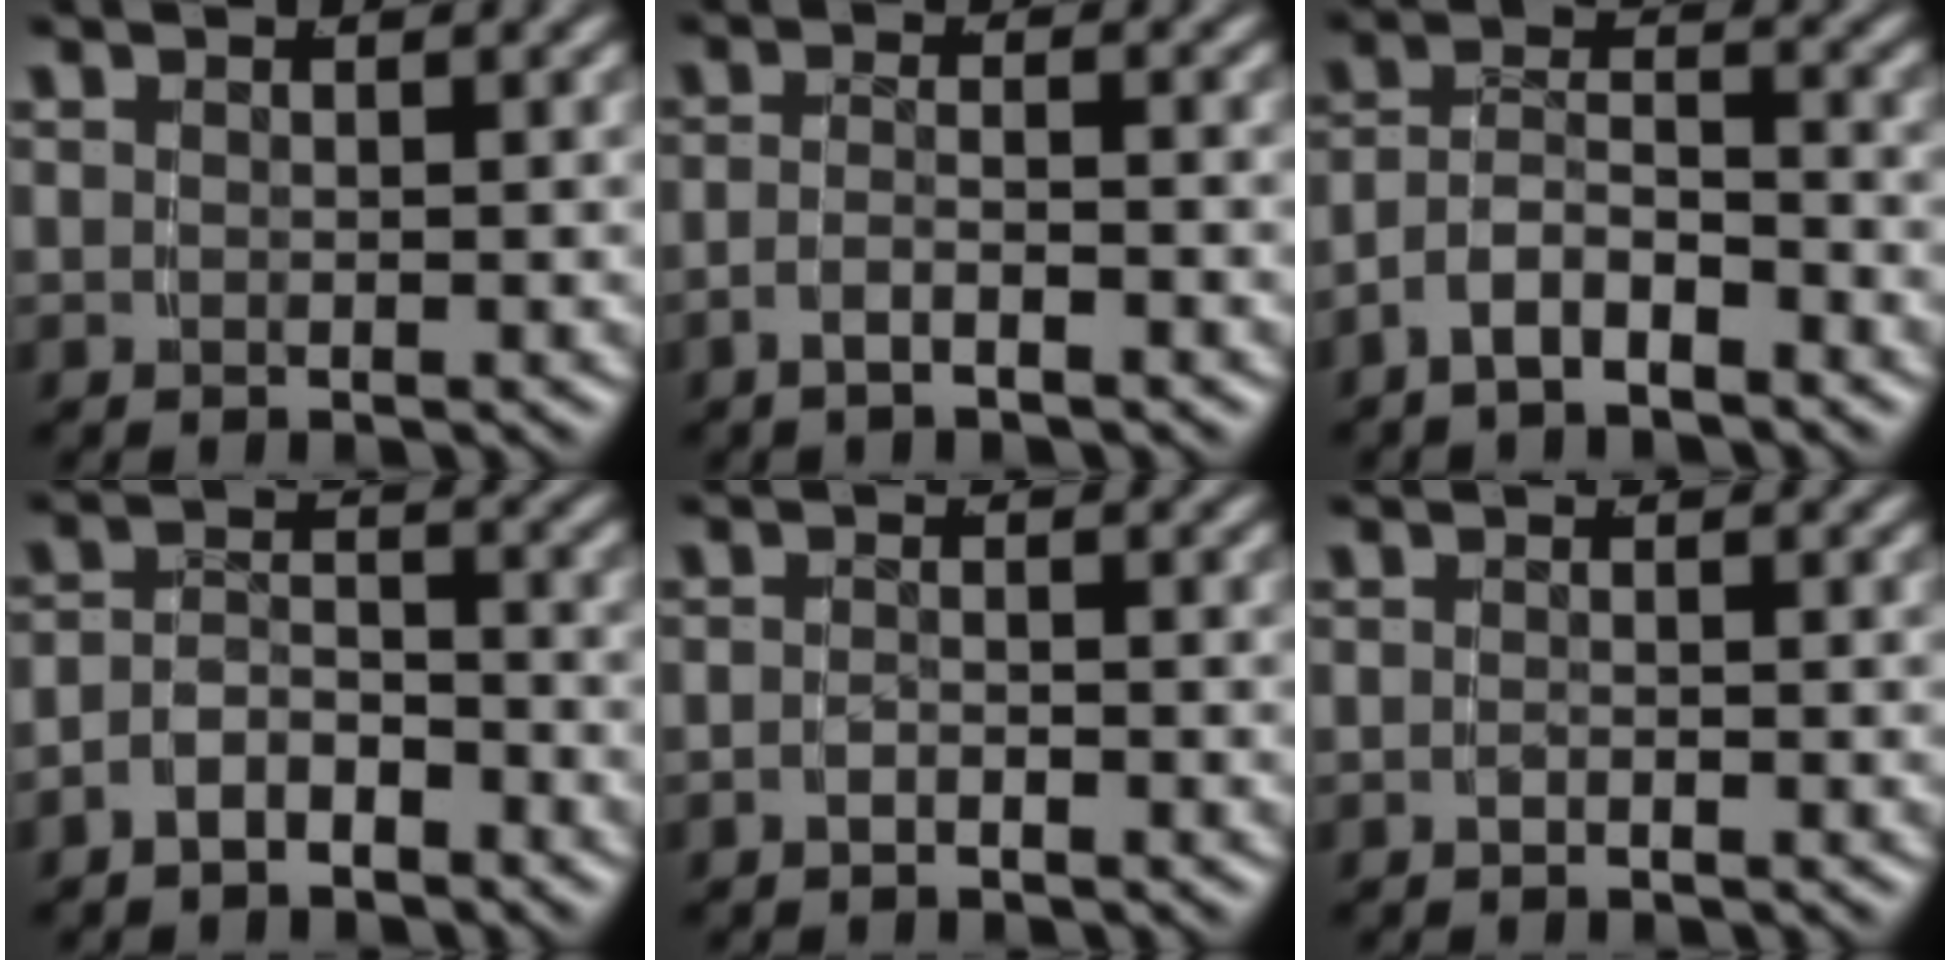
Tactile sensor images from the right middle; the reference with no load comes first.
{"total": 2.3, "force": [-1.8, 0.1, 1.4], "torque": [-0.026, -0.005, -0.030]}
{"total": 4.9, "force": [-2.9, 3.1, 2.3], "torque": [-0.048, -0.013, -0.051]}
{"total": 4.1, "force": [-2.8, 2.5, 1.5], "torque": [-0.021, -0.007, -0.049]}
{"total": 1.1, "force": [-1.1, 0.1, 0.3], "torque": [-0.010, -0.002, -0.018]}
{"total": 0.8, "force": [-0.7, -0.3, 0.1], "torque": [-0.006, -0.001, -0.010]}